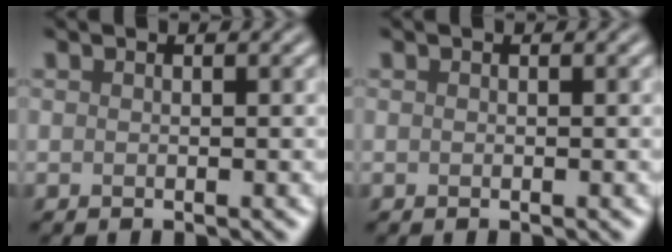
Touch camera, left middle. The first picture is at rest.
{"total": 0.0}